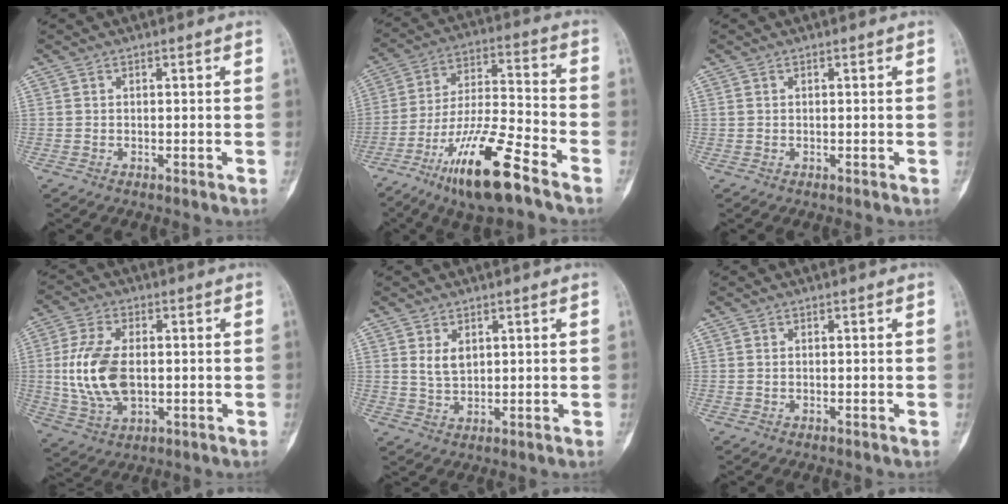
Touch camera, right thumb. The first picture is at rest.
{"total": 16.4, "force": [-10.1, 3.2, 12.5], "torque": [-0.237, 0.050, -0.181]}
{"total": 0.0}
{"total": 12.6, "force": [0.0, 7.3, 10.3], "torque": [-0.209, -0.002, 0.007]}
{"total": 3.4, "force": [1.4, 2.1, 2.4], "torque": [-0.034, -0.012, 0.030]}
{"total": 0.0}